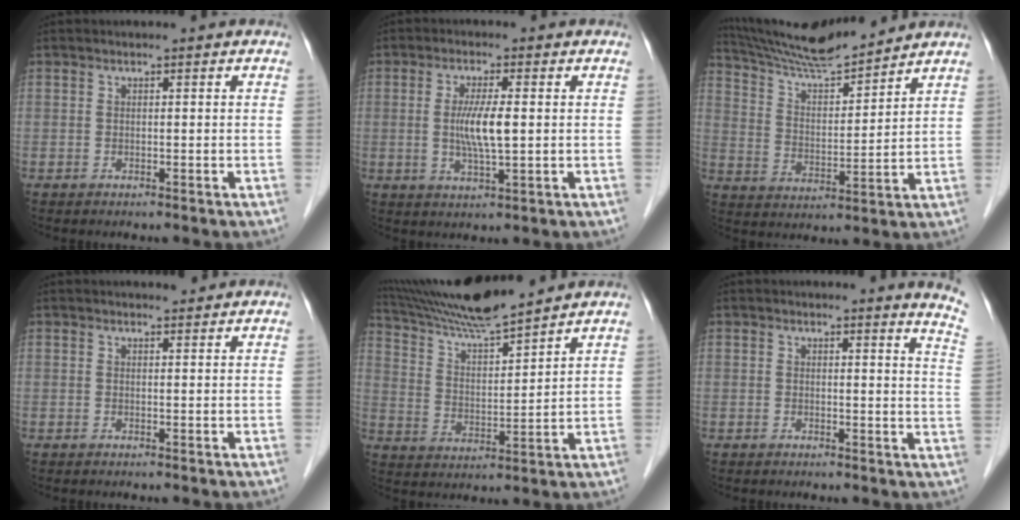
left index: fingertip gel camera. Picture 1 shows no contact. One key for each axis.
{"total": 5.7, "fx": 0.1, "fy": 0.5, "fz": 5.7, "tx": -0.111, "ty": -0.009, "tz": 0.000}
{"total": 12.5, "fx": 12.0, "fy": 0.4, "fz": 3.6, "tx": -0.074, "ty": 0.009, "tz": 0.216}
{"total": 2.0, "fx": 1.9, "fy": 0.2, "fz": 0.5, "tx": -0.009, "ty": 0.004, "tz": 0.028}
{"total": 13.3, "fx": 12.3, "fy": -0.6, "fz": 5.1, "tx": -0.102, "ty": 0.009, "tz": 0.223}
{"total": 5.6, "fx": 5.2, "fy": -1.0, "fz": 1.8, "tx": -0.023, "ty": -0.059, "tz": 0.029}